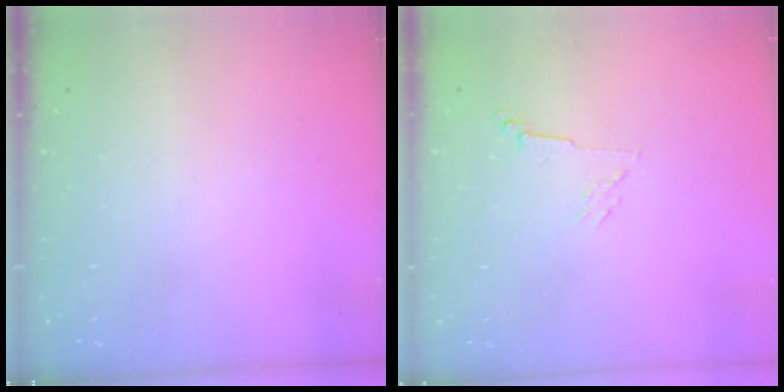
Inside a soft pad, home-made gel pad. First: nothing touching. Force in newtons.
{"total": 2.8, "press": 2.7, "slide": 0.6}